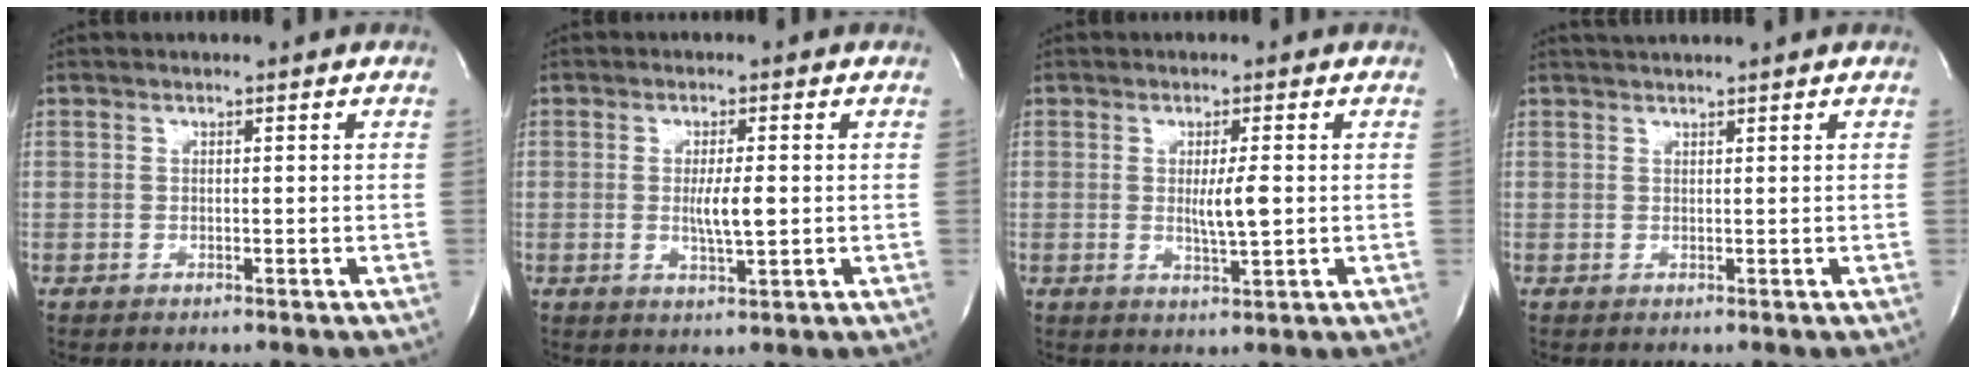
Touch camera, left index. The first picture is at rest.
{"total": 4.2, "force": [-0.1, 0.5, 4.1], "torque": [-0.076, -0.006, 0.001]}
{"total": 3.9, "force": [0.1, 0.2, 3.9], "torque": [-0.070, -0.007, 0.004]}
{"total": 3.5, "force": [3.2, -0.3, 1.2], "torque": [-0.015, 0.028, 0.048]}